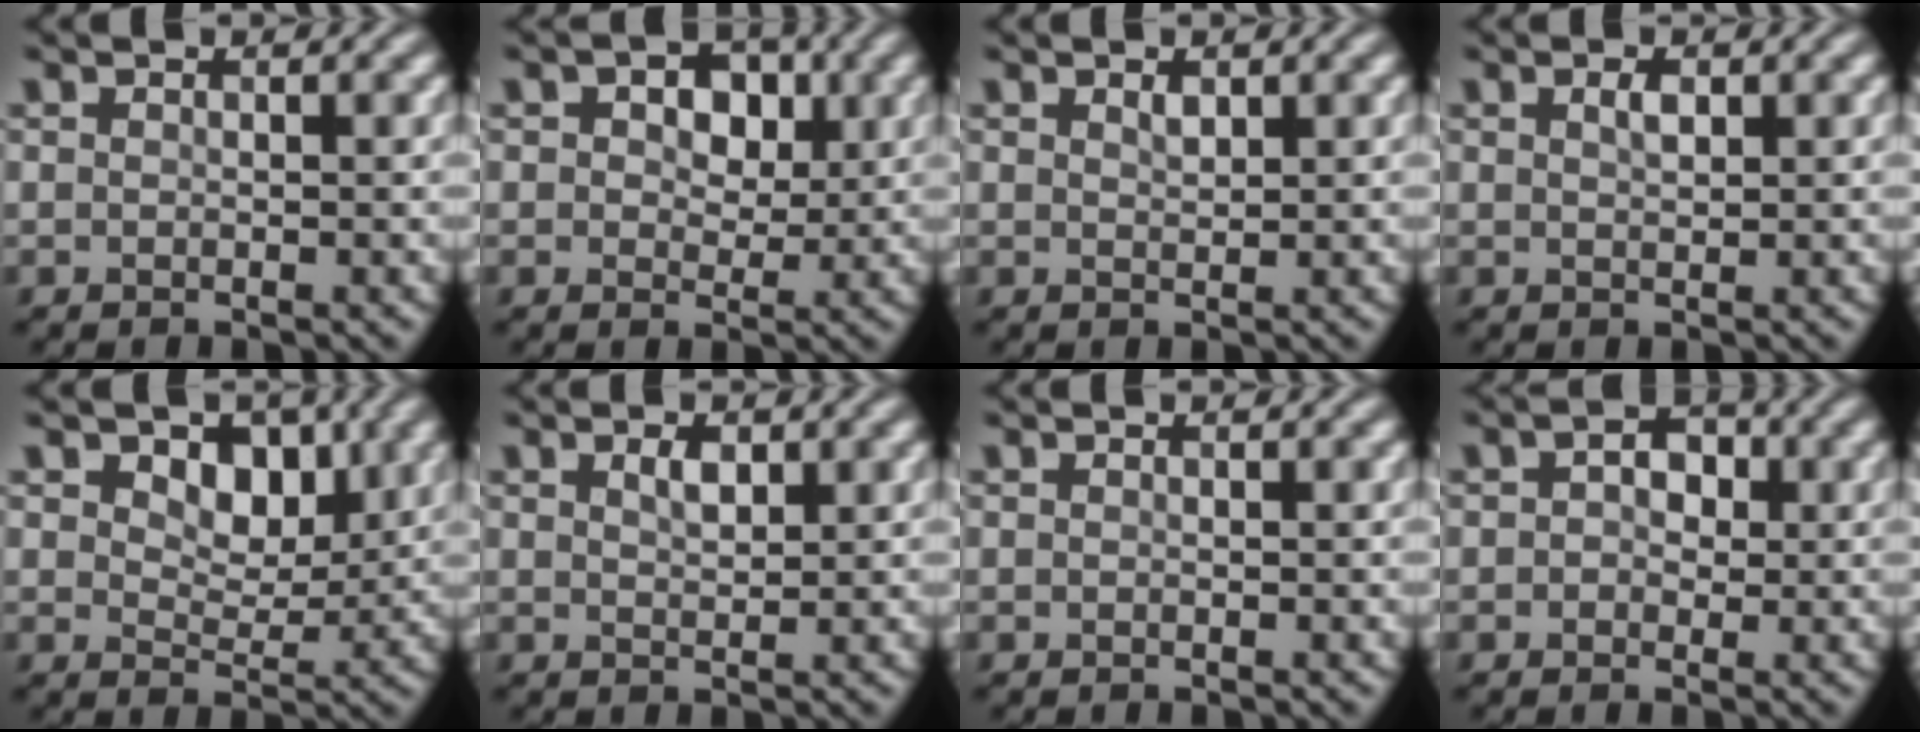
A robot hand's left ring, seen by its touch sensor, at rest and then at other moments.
{"total": 4.6, "force": [1.5, 3.1, 3.2], "torque": [-0.039, 0.006, 0.007]}
{"total": 0.9, "force": [0.6, 0.3, 0.5], "torque": [-0.012, -0.001, 0.012]}
{"total": 1.2, "force": [0.6, 0.5, 0.9], "torque": [-0.019, 0.002, 0.011]}
{"total": 4.5, "force": [1.9, 2.9, 2.8], "torque": [-0.044, -0.011, 0.022]}
{"total": 1.5, "force": [0.8, 0.7, 1.1], "torque": [-0.021, 0.001, 0.016]}
{"total": 0.0}
{"total": 2.9, "force": [0.6, 2.1, 1.9], "torque": [-0.024, 0.008, -0.001]}